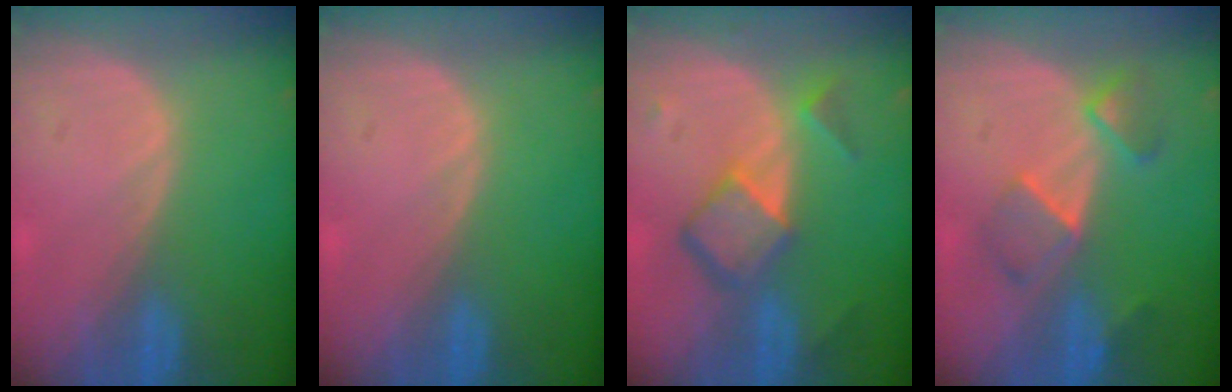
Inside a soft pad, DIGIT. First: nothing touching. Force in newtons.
{"total": 0.0}
{"total": 6.9, "press": 5.9, "slide": 3.5}
{"total": 5.5, "press": 5.2, "slide": 1.7}